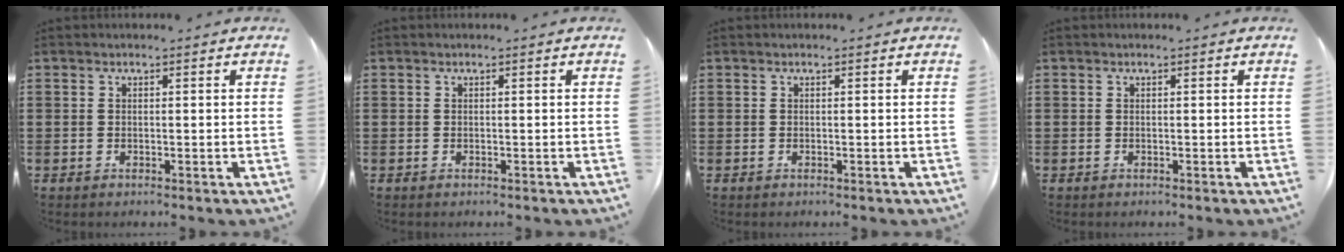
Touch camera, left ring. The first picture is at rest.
{"total": 0.0}
{"total": 0.0}
{"total": 0.0}